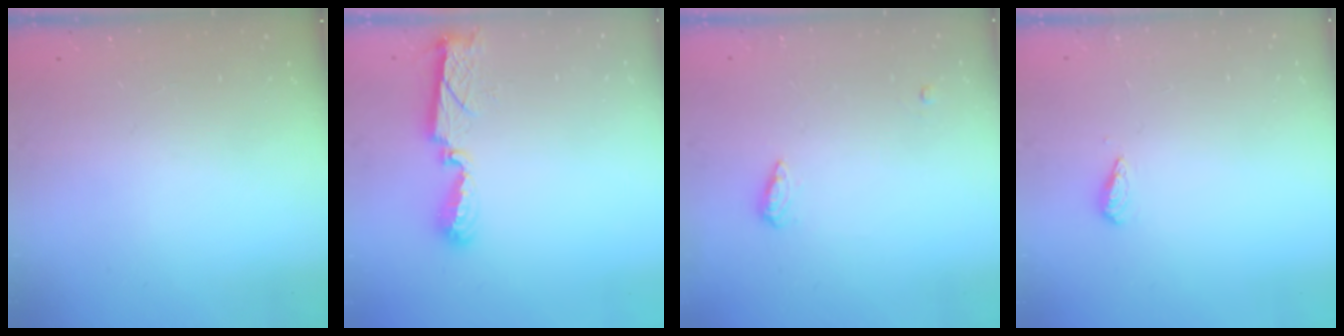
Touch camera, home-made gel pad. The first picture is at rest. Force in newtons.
{"total": 8.7, "press": 8.7, "slide": 0.4}
{"total": 5.2, "press": 5.1, "slide": 1.0}
{"total": 2.7, "press": 2.6, "slide": 0.4}